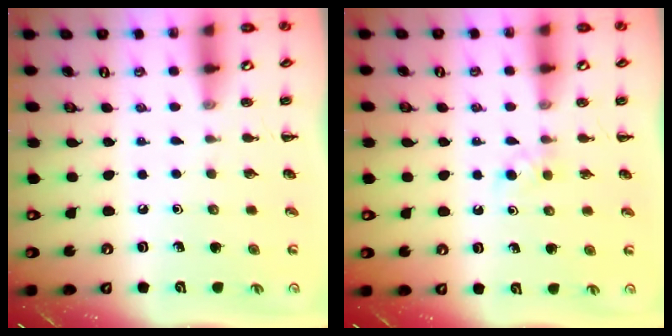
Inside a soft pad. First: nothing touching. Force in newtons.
{"total": 2.6, "press": 2.3, "slide": 1.2}